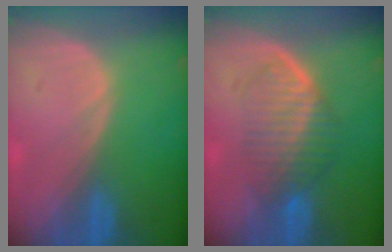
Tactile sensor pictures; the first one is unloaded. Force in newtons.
{"total": 6.3, "press": 6.2, "slide": 1.1}